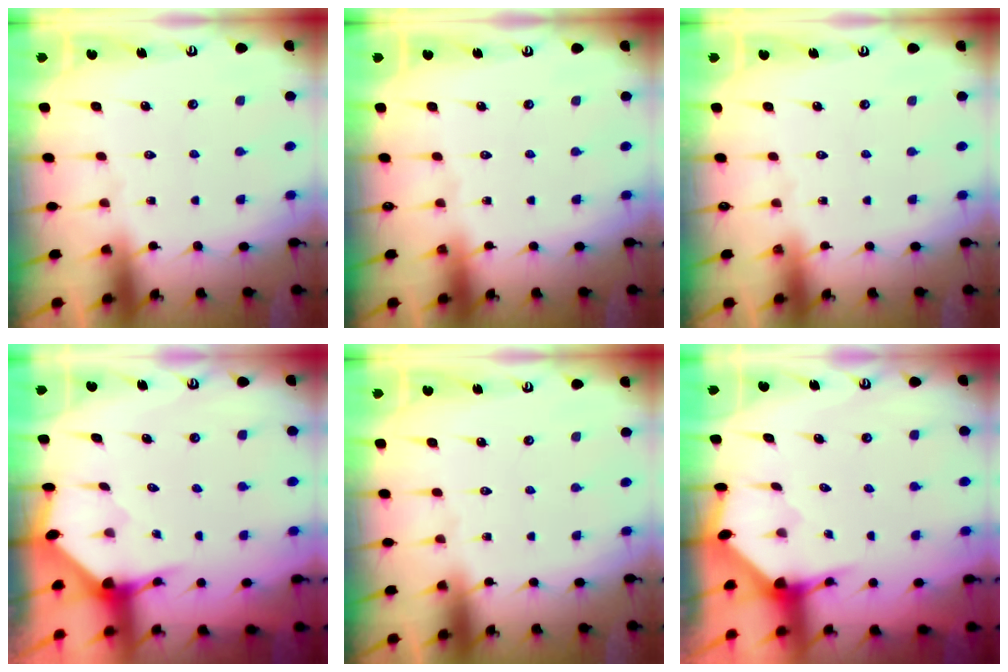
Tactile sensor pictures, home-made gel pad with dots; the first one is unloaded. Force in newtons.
{"total": 0.0}
{"total": 0.0}
{"total": 3.5, "press": 3.5, "slide": 0.3}
{"total": 0.0}
{"total": 3.3, "press": 3.3, "slide": 0.3}